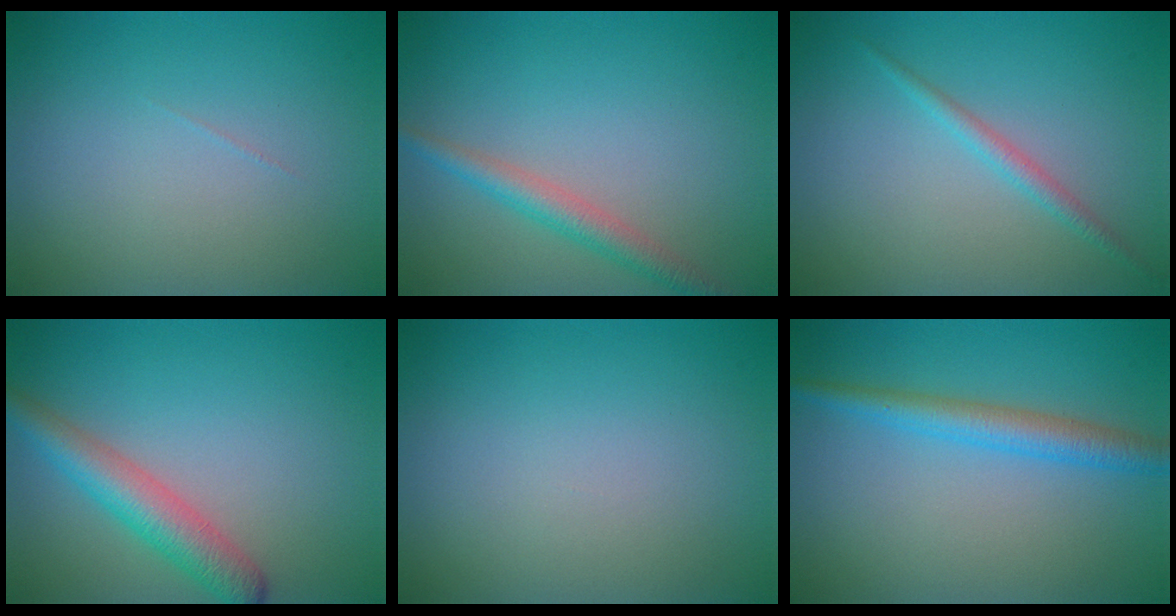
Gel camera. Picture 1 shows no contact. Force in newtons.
{"total": 2.7, "press": 2.7, "slide": 0.1}
{"total": 1.5, "press": 1.5, "slide": 0.1}
{"total": 4.4, "press": 4.4, "slide": 0.1}
{"total": 0.0}
{"total": 3.2, "press": 3.2, "slide": 0.2}